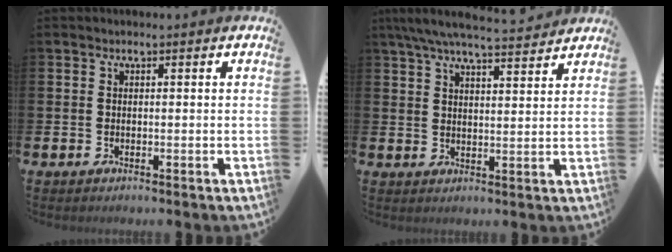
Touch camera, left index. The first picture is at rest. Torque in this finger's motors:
{"motor_torque": [1.01, -1.13, 0.53, 0.15]}